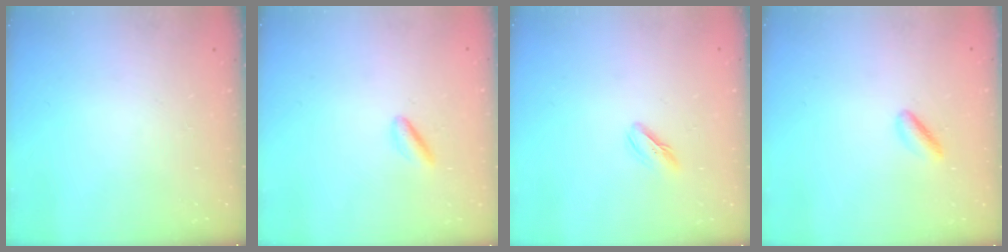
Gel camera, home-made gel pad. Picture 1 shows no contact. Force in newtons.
{"total": 2.8, "press": 2.7, "slide": 0.8}
{"total": 4.5, "press": 4.3, "slide": 1.2}
{"total": 3.5, "press": 3.4, "slide": 0.7}